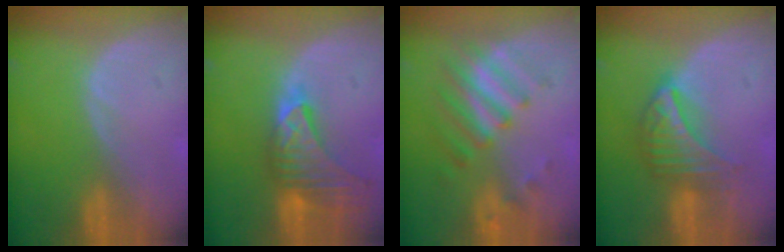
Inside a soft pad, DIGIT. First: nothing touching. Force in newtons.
{"total": 9.2, "press": 8.3, "slide": 4.0}
{"total": 7.7, "press": 6.8, "slide": 3.6}
{"total": 7.5, "press": 6.6, "slide": 3.6}